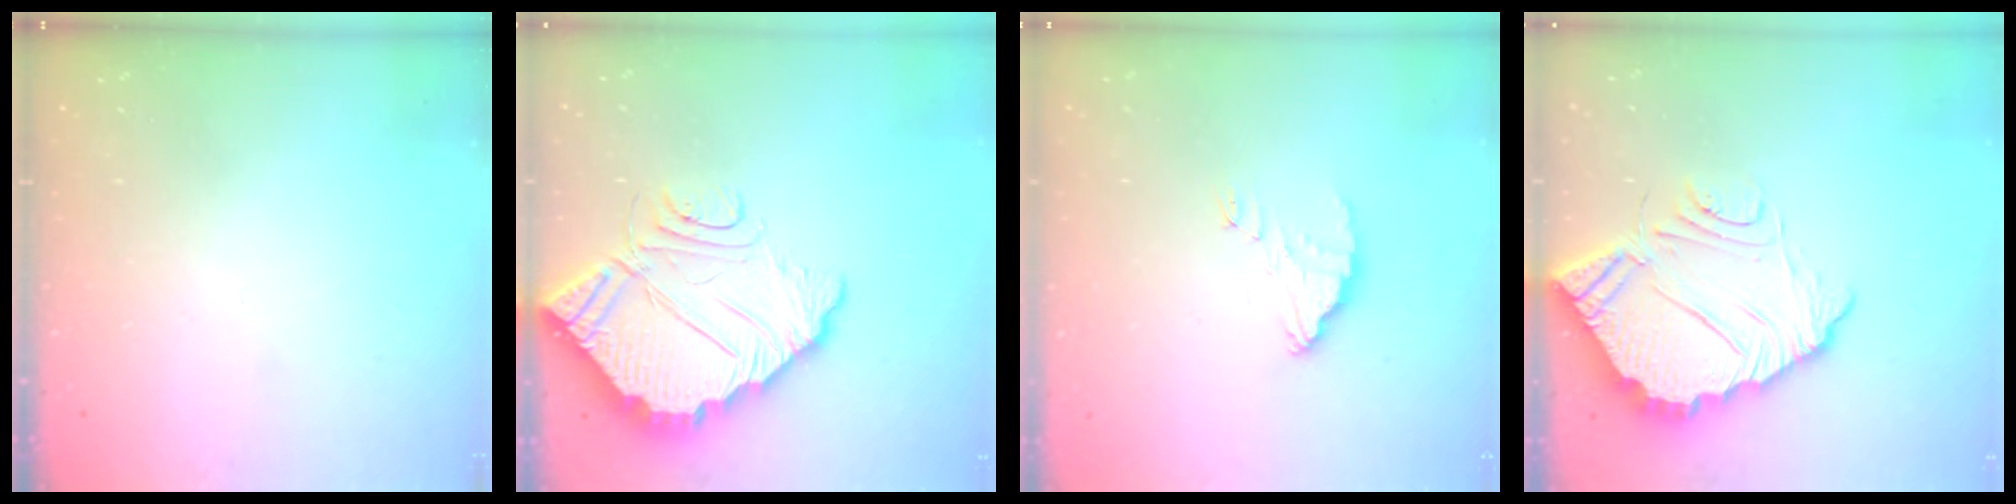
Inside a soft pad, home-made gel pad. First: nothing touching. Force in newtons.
{"total": 10.3, "press": 10.3, "slide": 0.6}
{"total": 2.9, "press": 2.9, "slide": 0.2}
{"total": 10.6, "press": 10.6, "slide": 0.8}